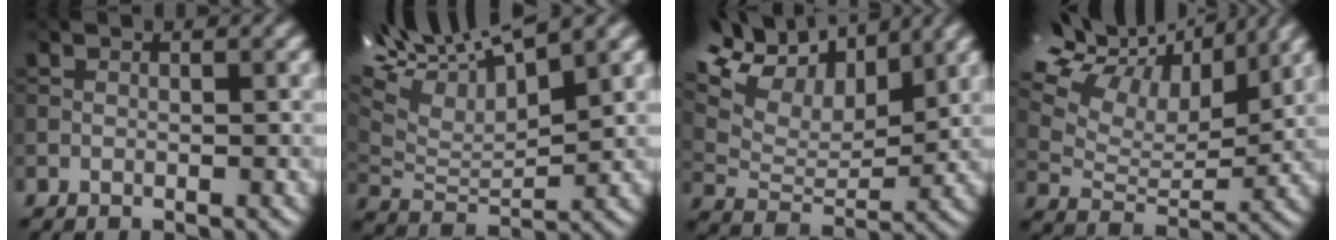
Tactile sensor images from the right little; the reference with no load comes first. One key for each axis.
{"total": 11.7, "fx": 7.8, "fy": 3.9, "fz": 7.8, "tx": -0.167, "ty": 0.026, "tz": 0.143}
{"total": 12.9, "fx": 8.2, "fy": 6.4, "fz": 7.8, "tx": -0.164, "ty": 0.038, "tz": 0.121}
{"total": 15.6, "fx": 10.3, "fy": 7.9, "fz": 8.6, "tx": -0.183, "ty": 0.051, "tz": 0.151}